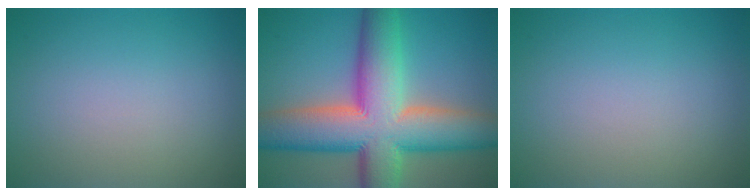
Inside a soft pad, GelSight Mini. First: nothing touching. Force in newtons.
{"total": 14.4, "press": 14.4, "slide": 0.9}
{"total": 0.0}